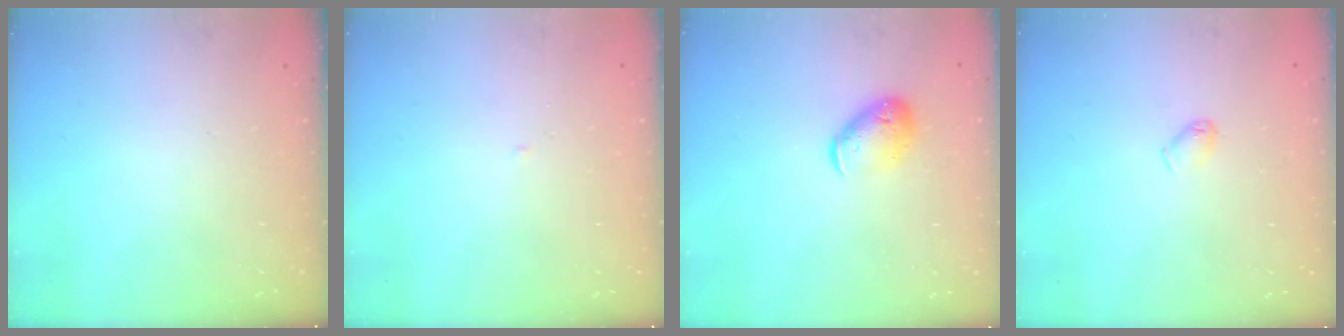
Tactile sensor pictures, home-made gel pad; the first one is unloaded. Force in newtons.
{"total": 1.6, "press": 1.6, "slide": 0.3}
{"total": 10.0, "press": 9.9, "slide": 1.5}
{"total": 3.9, "press": 3.8, "slide": 0.6}